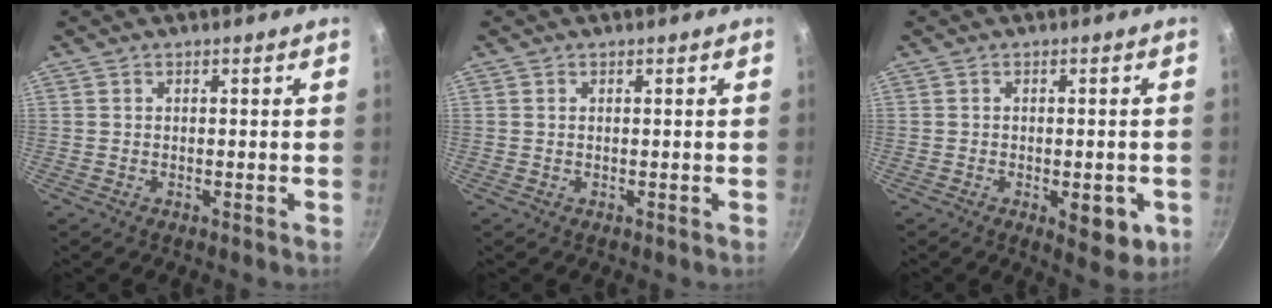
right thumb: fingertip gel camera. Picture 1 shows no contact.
{"total": 0.0}
{"total": 6.8, "force": [-2.2, 3.0, 5.7], "torque": [-0.061, -0.002, -0.021]}